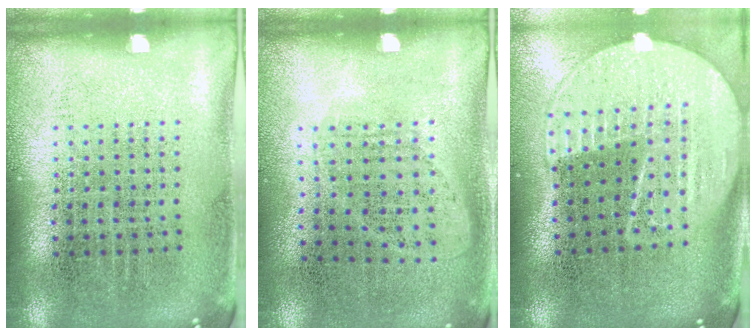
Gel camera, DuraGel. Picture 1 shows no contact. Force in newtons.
{"total": 1.0, "press": 0.9, "slide": 0.5}
{"total": 2.2, "press": 1.9, "slide": 1.0}